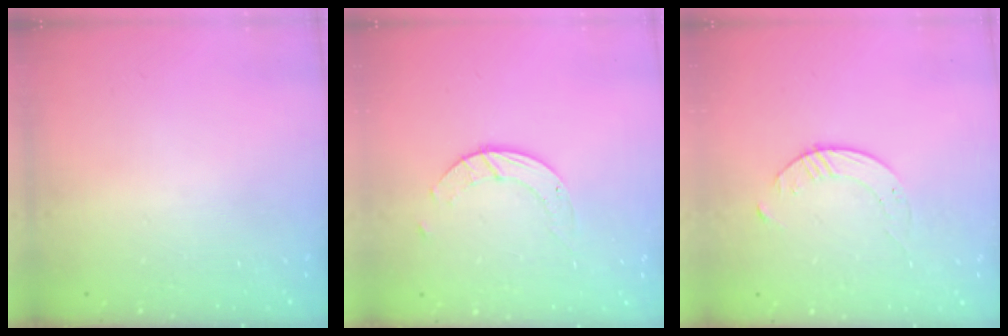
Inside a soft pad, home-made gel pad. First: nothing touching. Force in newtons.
{"total": 4.5, "press": 4.5, "slide": 0.3}
{"total": 4.2, "press": 4.2, "slide": 0.5}